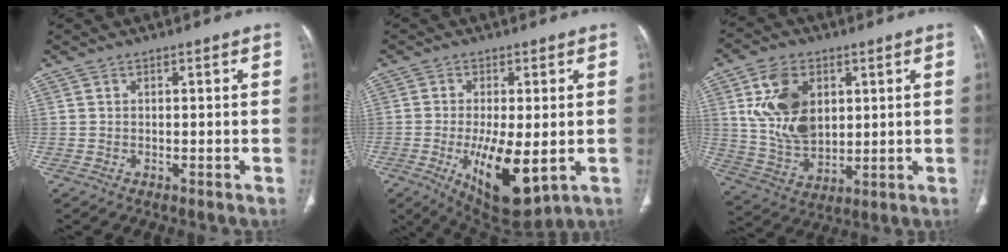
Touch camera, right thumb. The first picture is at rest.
{"total": 13.1, "force": [-3.0, 5.1, 11.7], "torque": [-0.191, -0.023, -0.031]}
{"total": 14.2, "force": [4.1, 9.4, 9.8], "torque": [-0.161, -0.017, 0.088]}